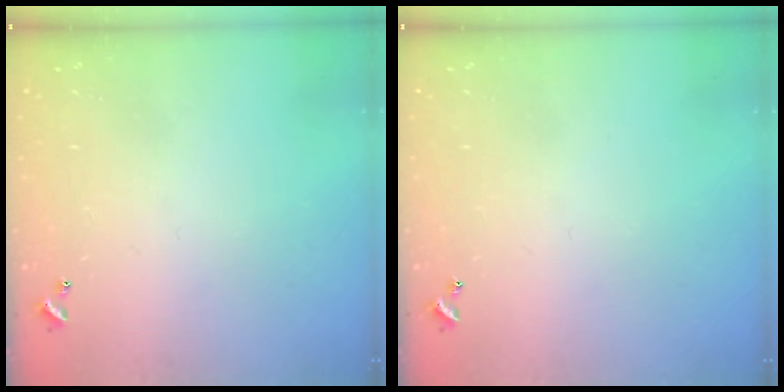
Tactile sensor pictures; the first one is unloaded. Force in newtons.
{"total": 0.0}